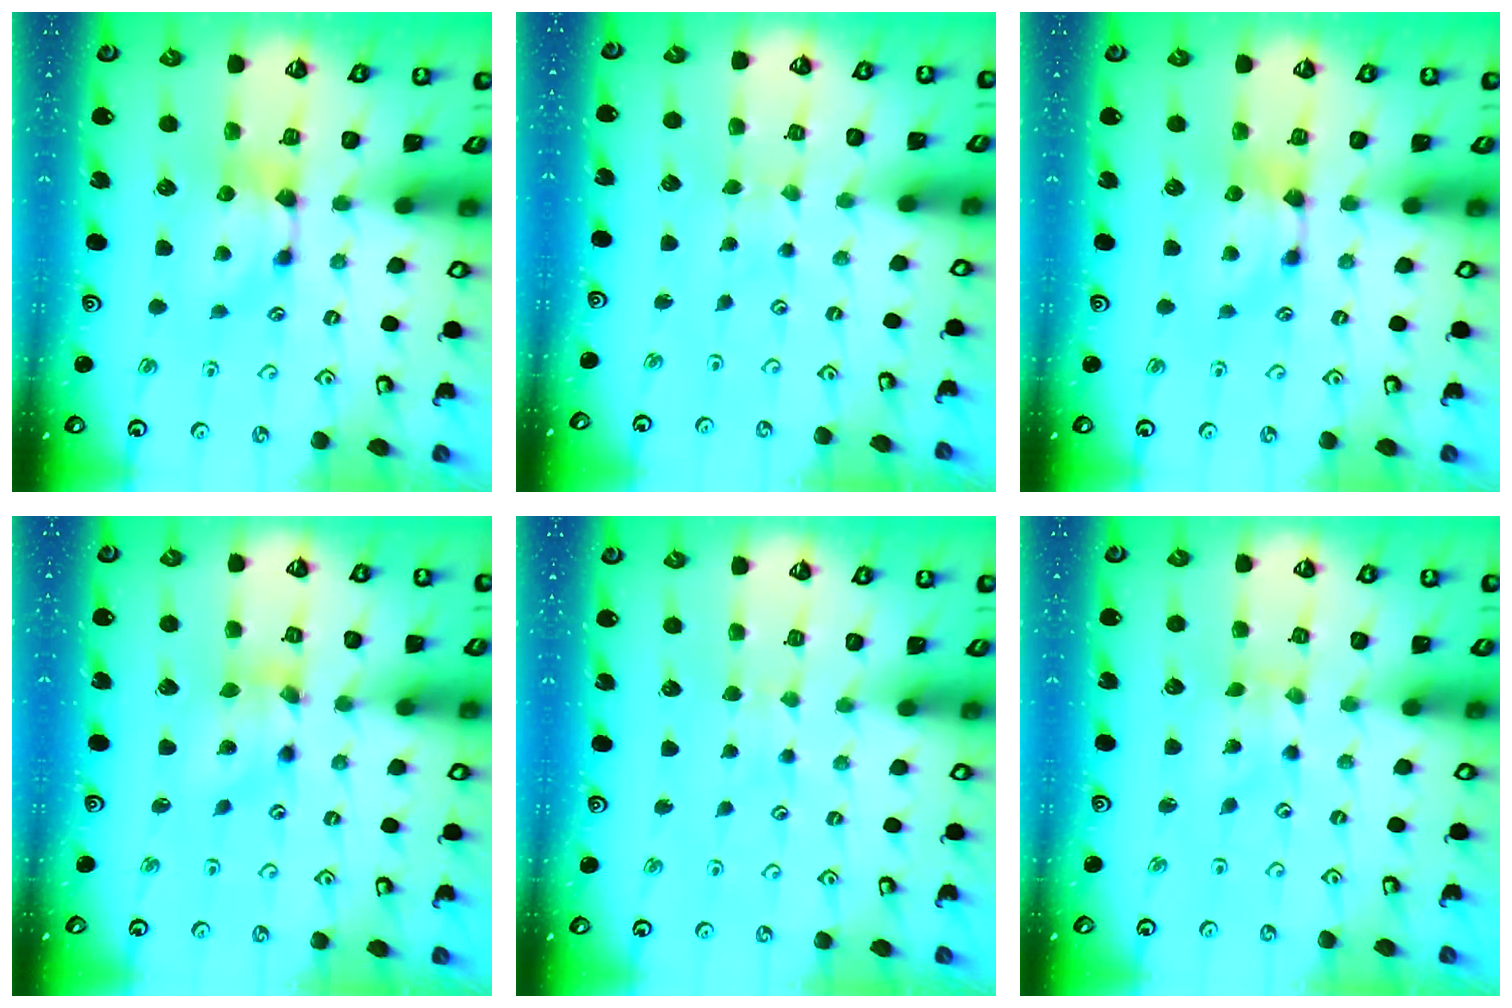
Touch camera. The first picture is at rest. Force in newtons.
{"total": 4.8, "press": 4.8, "slide": 0.1}
{"total": 0.0}
{"total": 3.6, "press": 3.1, "slide": 2.0}
{"total": 3.3, "press": 3.3, "slide": 0.1}
{"total": 4.1, "press": 4.1, "slide": 0.7}